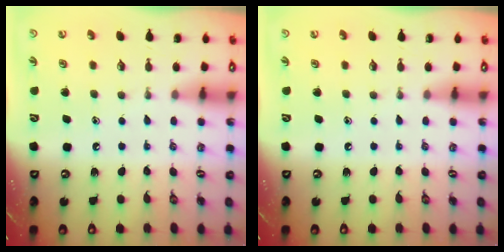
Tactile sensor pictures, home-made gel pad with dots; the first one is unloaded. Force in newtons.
{"total": 0.0}